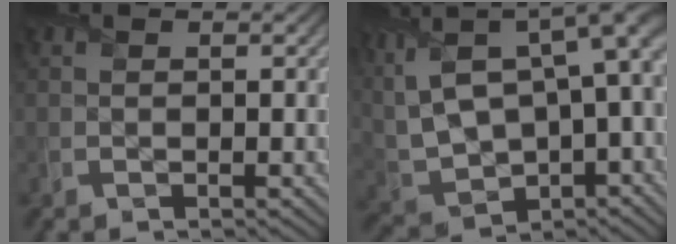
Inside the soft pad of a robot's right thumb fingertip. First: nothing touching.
{"total": 17.8, "force": [4.9, 9.7, 14.0], "torque": [-0.312, 0.013, 0.115]}